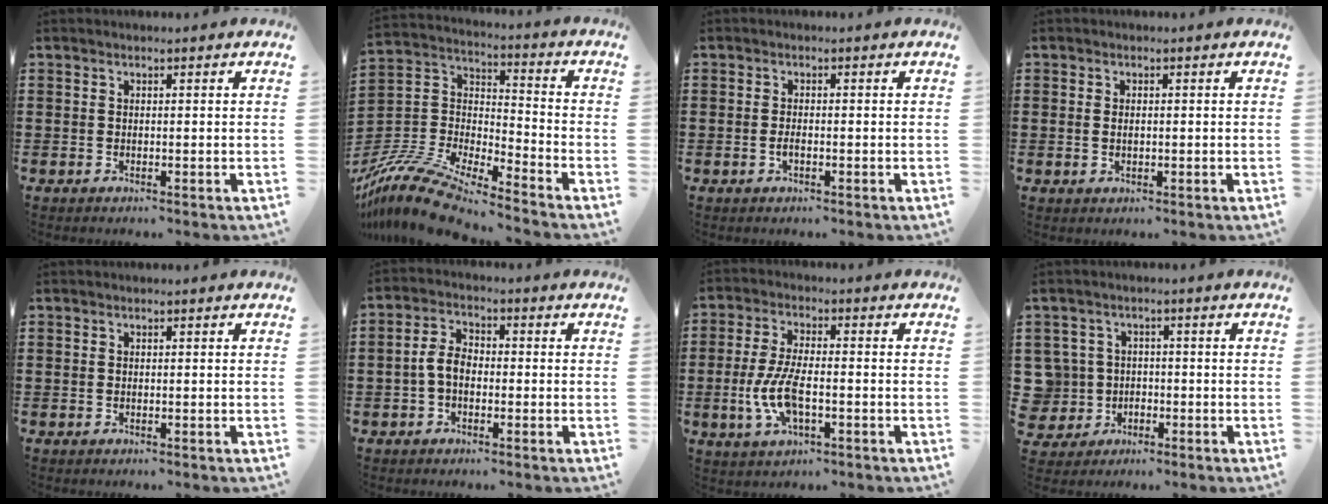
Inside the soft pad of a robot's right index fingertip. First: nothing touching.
{"total": 12.8, "force": [-11.5, 2.3, 5.3], "torque": [-0.130, 0.022, -0.233]}
{"total": 1.1, "force": [-0.5, 0.3, 0.9], "torque": [-0.017, -0.001, -0.008]}
{"total": 1.3, "force": [0.0, 0.6, 1.1], "torque": [-0.024, 0.003, 0.000]}
{"total": 0.0}
{"total": 4.3, "force": [-1.1, 2.5, 3.3], "torque": [-0.082, 0.000, -0.028]}
{"total": 7.8, "force": [-1.9, 3.1, 6.9], "torque": [-0.159, -0.009, -0.039]}
{"total": 5.1, "force": [-0.9, 4.9, 1.0], "torque": [-0.058, 0.007, -0.024]}